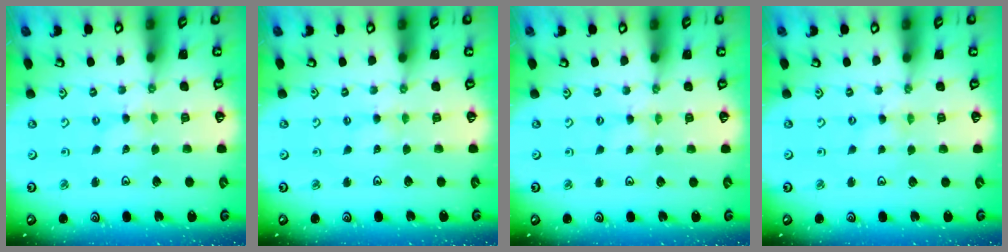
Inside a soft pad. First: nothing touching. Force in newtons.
{"total": 1.7, "press": 1.6, "slide": 0.4}
{"total": 1.3, "press": 1.3, "slide": 0.3}
{"total": 0.0}